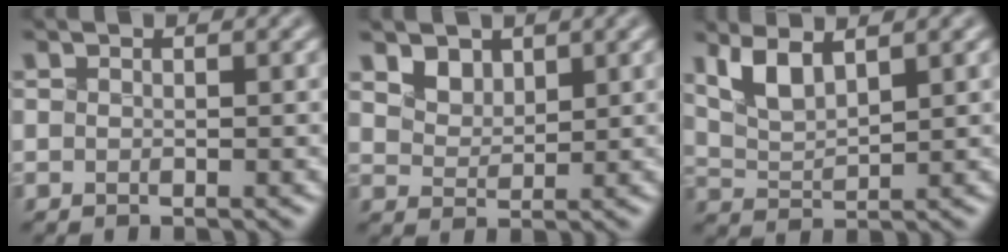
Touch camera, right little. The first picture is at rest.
{"total": 3.6, "force": [2.4, 2.3, 1.5], "torque": [-0.056, -0.005, 0.055]}
{"total": 3.0, "force": [1.9, 0.8, 2.2], "torque": [-0.053, -0.004, 0.046]}